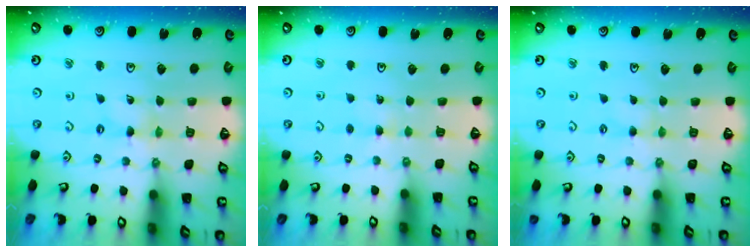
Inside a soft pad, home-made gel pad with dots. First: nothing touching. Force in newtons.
{"total": 3.2, "press": 3.2, "slide": 0.4}
{"total": 1.1, "press": 1.1, "slide": 0.4}